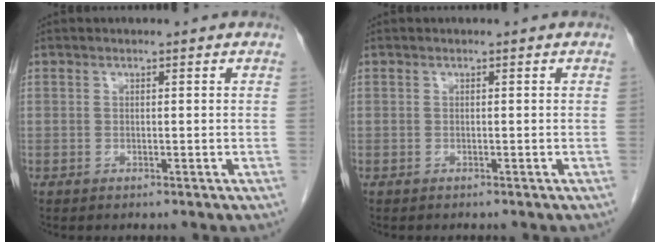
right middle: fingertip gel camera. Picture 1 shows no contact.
{"total": 0.0}